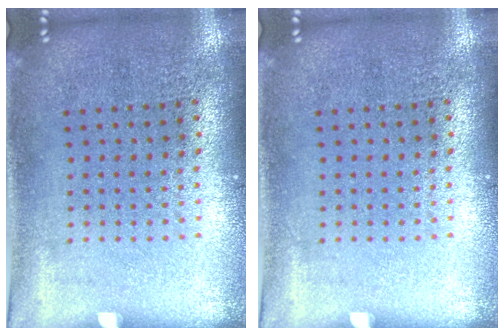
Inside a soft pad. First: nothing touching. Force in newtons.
{"total": 0.0}